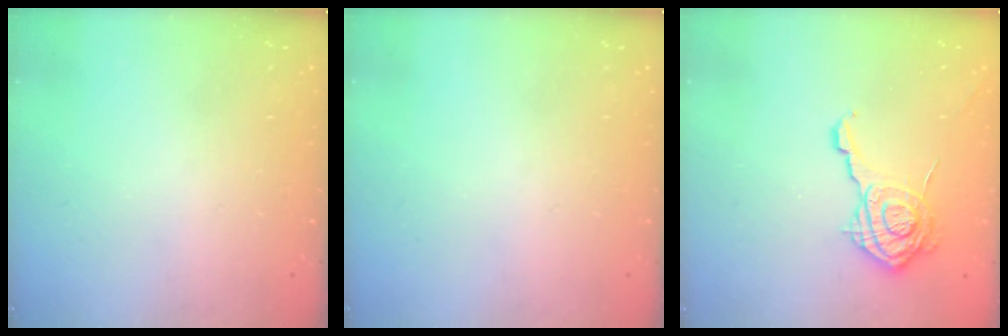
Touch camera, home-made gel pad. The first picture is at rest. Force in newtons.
{"total": 0.0}
{"total": 16.2, "press": 16.2, "slide": 0.7}